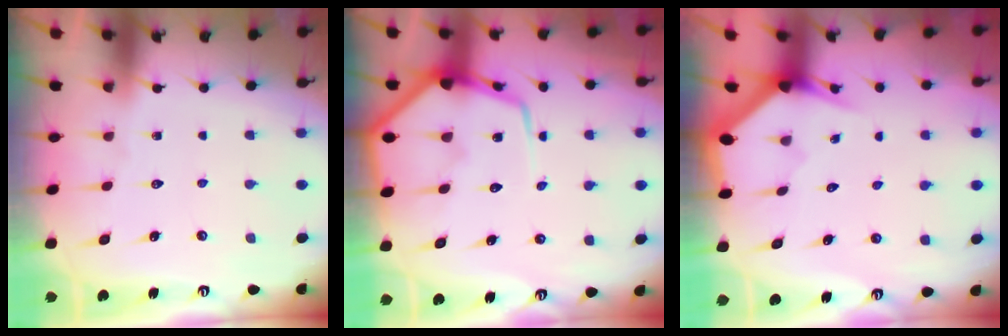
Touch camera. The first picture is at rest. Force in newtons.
{"total": 11.9, "press": 11.8, "slide": 0.8}
{"total": 3.0, "press": 3.0, "slide": 0.1}